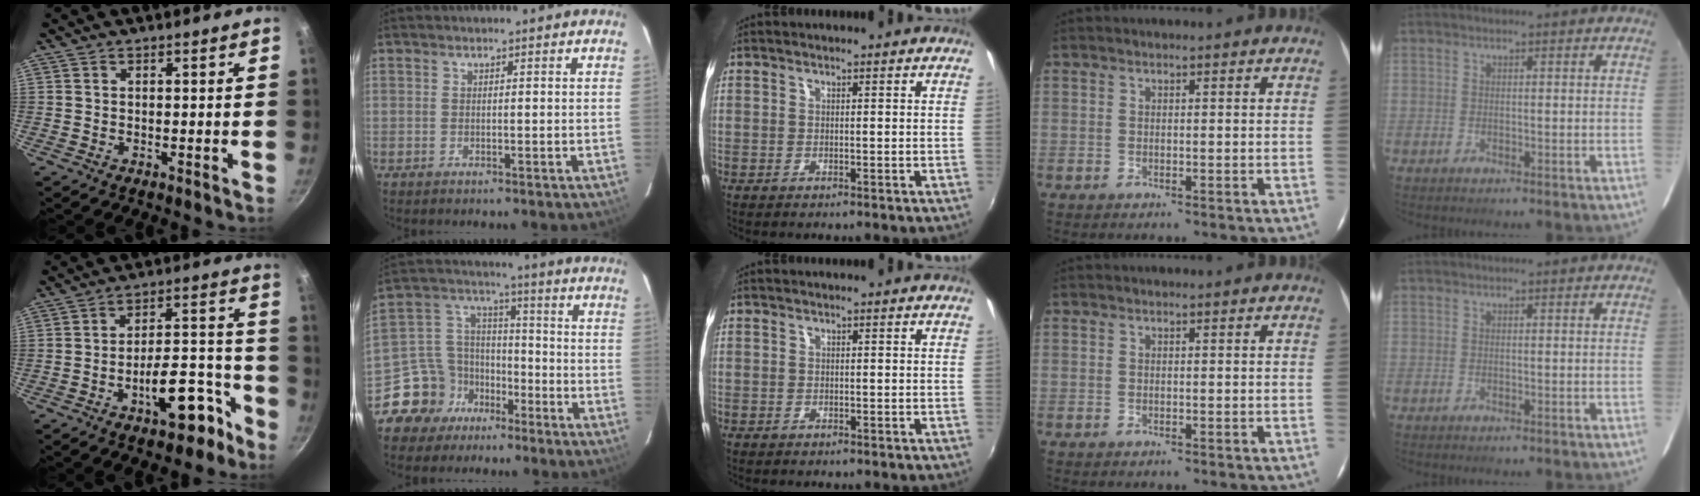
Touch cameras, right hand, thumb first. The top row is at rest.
{"thumb": {"total": 13.0, "force": [-7.3, 5.7, 9.2], "torque": [-0.089, 0.081, -0.098]}, "index": {"total": 11.6, "force": [-8.0, 8.1, 1.9], "torque": [-0.060, 0.060, -0.139]}, "middle": {"total": 0.6, "force": [-0.4, 0.5, 0.0], "torque": [-0.002, 0.002, -0.007]}}